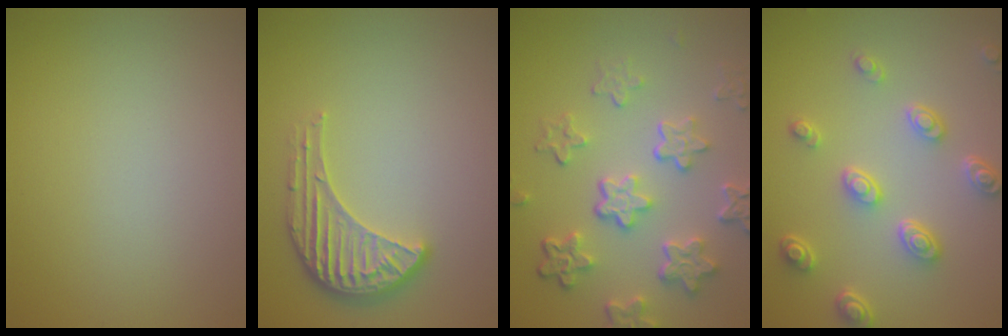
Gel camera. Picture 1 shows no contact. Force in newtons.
{"total": 3.5, "press": 2.8, "slide": 2.1}
{"total": 5.9, "press": 4.5, "slide": 3.9}
{"total": 4.4, "press": 3.3, "slide": 2.8}